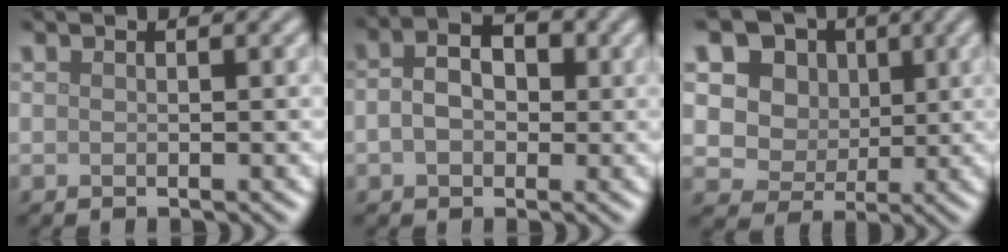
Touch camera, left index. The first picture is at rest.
{"total": 4.1, "force": [0.3, 2.8, 2.9], "torque": [-0.046, 0.008, -0.005]}
{"total": 10.9, "force": [4.2, 8.6, 5.1], "torque": [-0.098, 0.020, 0.056]}